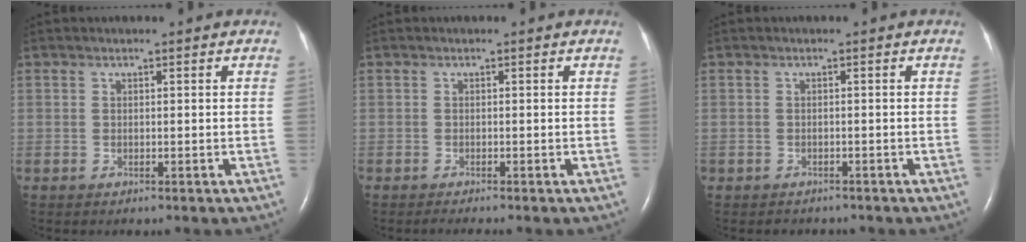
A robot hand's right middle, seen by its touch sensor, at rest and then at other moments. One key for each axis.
{"total": 1.1, "fx": -0.9, "fy": -0.3, "fz": 0.5, "tx": -0.013, "ty": -0.002, "tz": -0.018}
{"total": 1.9, "fx": -1.7, "fy": 1.0, "fz": 0.1, "tx": -0.010, "ty": 0.000, "tz": -0.023}